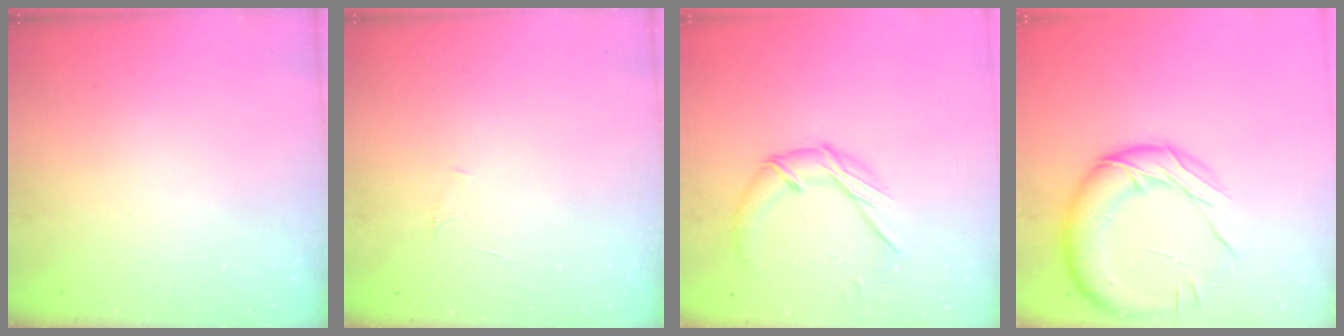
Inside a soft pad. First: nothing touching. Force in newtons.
{"total": 4.0, "press": 3.8, "slide": 1.1}
{"total": 10.4, "press": 10.4, "slide": 0.6}
{"total": 17.3, "press": 17.2, "slide": 1.6}